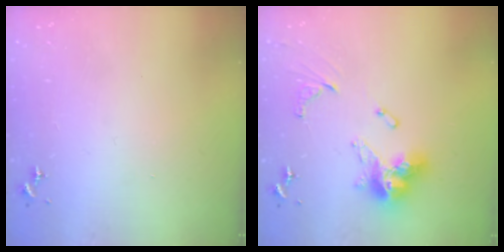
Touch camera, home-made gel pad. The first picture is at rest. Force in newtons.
{"total": 17.3, "press": 17.2, "slide": 1.6}